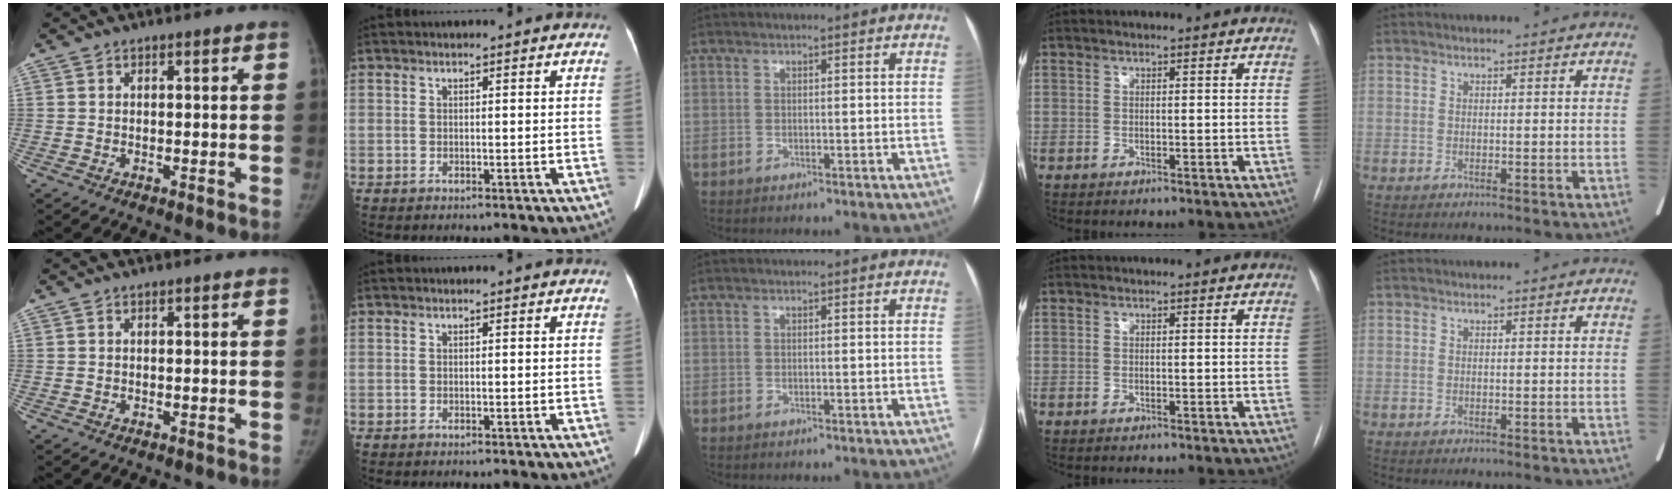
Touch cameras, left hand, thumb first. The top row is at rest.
{}